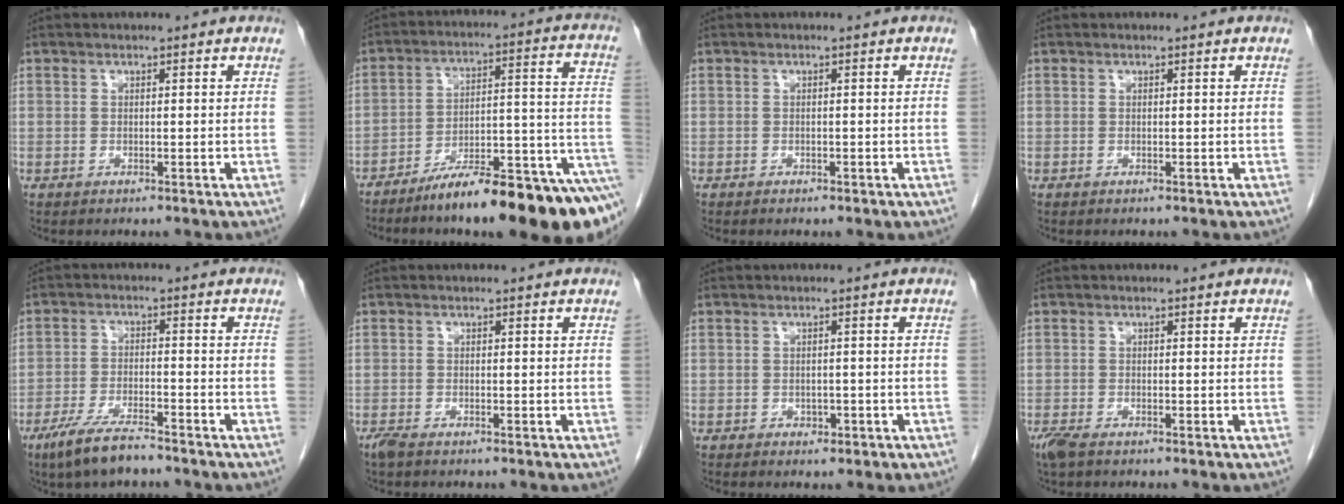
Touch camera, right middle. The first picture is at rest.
{"total": 19.5, "force": [-12.5, 2.1, 14.8], "torque": [-0.137, 0.032, -0.194]}
{"total": 0.9, "force": [-0.7, 0.3, 0.5], "torque": [-0.013, -0.002, -0.005]}
{"total": 0.0}
{"total": 7.2, "force": [-5.5, 1.1, 4.6], "torque": [-0.098, -0.017, -0.101]}
{"total": 1.7, "force": [-1.3, 0.4, 0.9], "torque": [-0.027, -0.006, -0.025]}
{"total": 1.6, "force": [-0.8, 1.0, 0.9], "torque": [-0.014, 0.001, -0.004]}
{"total": 2.8, "force": [-2.0, 0.8, 1.7], "torque": [-0.044, -0.010, -0.036]}